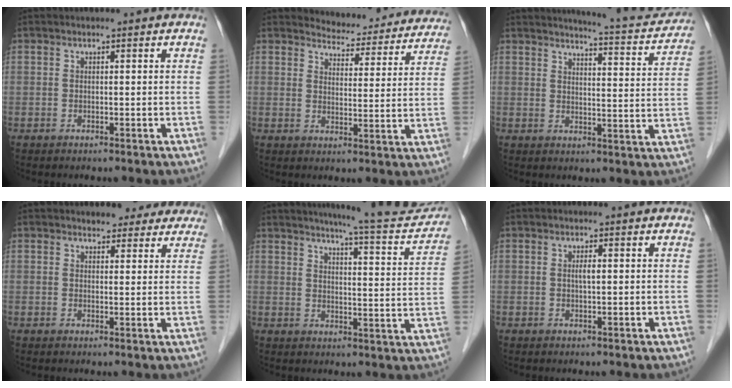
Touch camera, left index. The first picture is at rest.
{"total": 14.3, "force": [13.7, 3.5, 2.2], "torque": [-0.002, -0.037, 0.145]}
{"total": 11.9, "force": [11.5, 0.7, 3.2], "torque": [-0.040, -0.027, 0.129]}
{"total": 5.6, "force": [4.9, 2.4, 1.2], "torque": [0.005, -0.001, 0.048]}
{"total": 14.7, "force": [13.8, 0.3, 5.1], "torque": [-0.065, -0.043, 0.161]}
{"total": 1.2, "force": [0.2, 0.1, 1.2], "torque": [-0.024, 0.001, 0.002]}